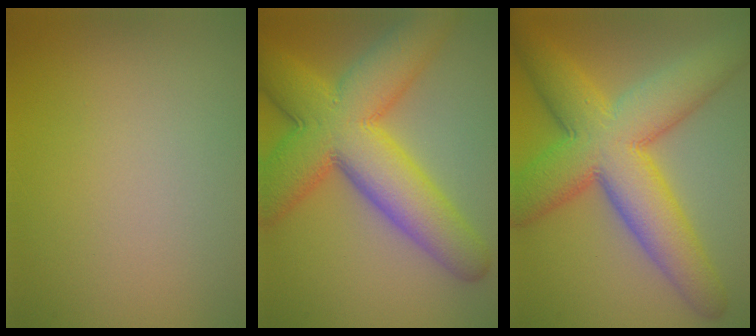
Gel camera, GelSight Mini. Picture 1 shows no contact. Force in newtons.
{"total": 11.8, "press": 11.8, "slide": 0.1}
{"total": 11.3, "press": 11.3, "slide": 0.3}